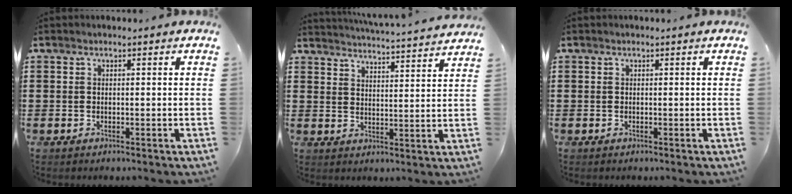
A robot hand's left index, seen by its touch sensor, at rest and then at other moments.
{"total": 4.3, "force": [4.2, -0.7, 0.4], "torque": [-0.019, -0.037, 0.068]}
{"total": 0.0}